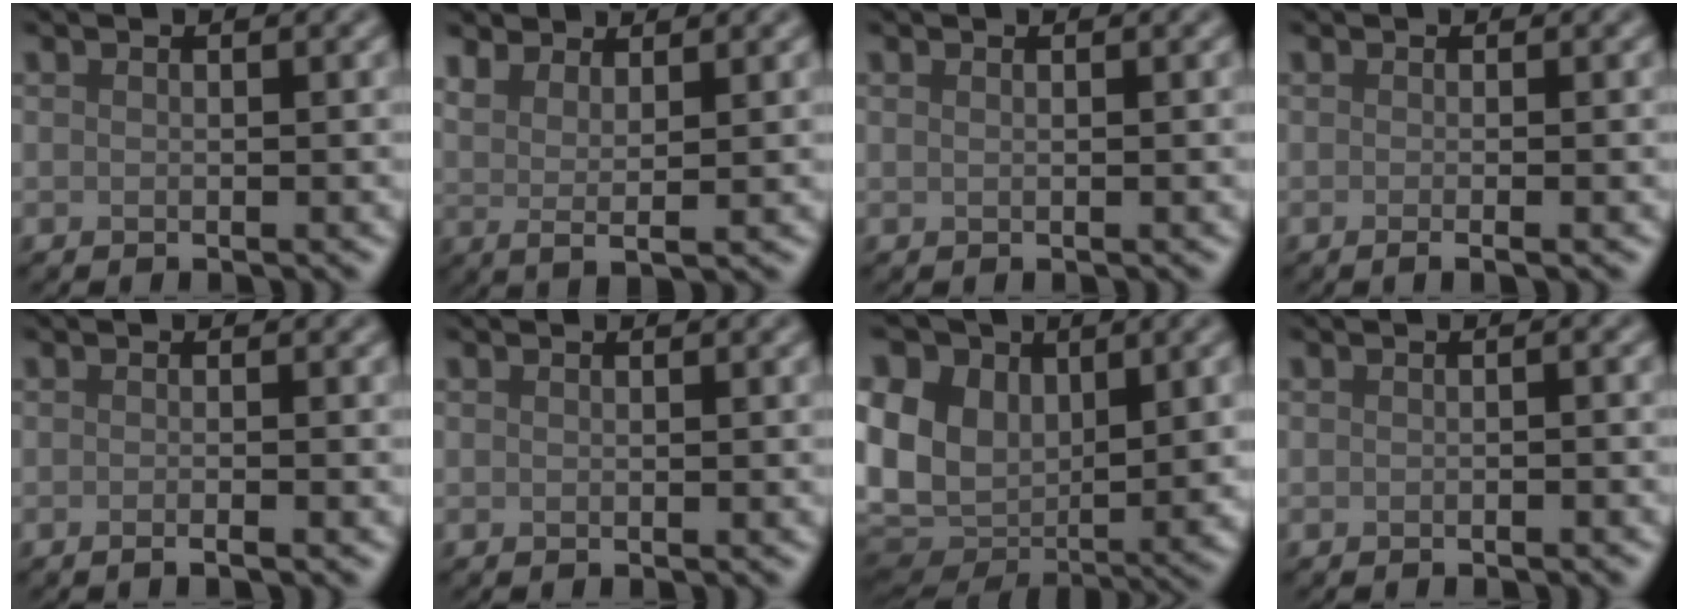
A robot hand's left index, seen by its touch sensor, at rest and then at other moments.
{"total": 3.2, "force": [2.6, 0.8, 1.8], "torque": [-0.035, -0.004, 0.045]}
{"total": 0.5, "force": [0.2, 0.3, 0.4], "torque": [-0.004, 0.001, -0.001]}
{"total": 1.9, "force": [-0.3, 0.7, 1.7], "torque": [-0.012, -0.004, -0.011]}
{"total": 1.6, "force": [-0.6, 0.5, 1.4], "torque": [-0.010, -0.005, -0.017]}
{"total": 0.0}
{"total": 14.2, "force": [3.3, 10.1, 9.5], "torque": [-0.216, 0.000, 0.072]}
{"total": 1.0, "force": [-0.5, 0.1, 0.9], "torque": [-0.010, 0.001, -0.009]}